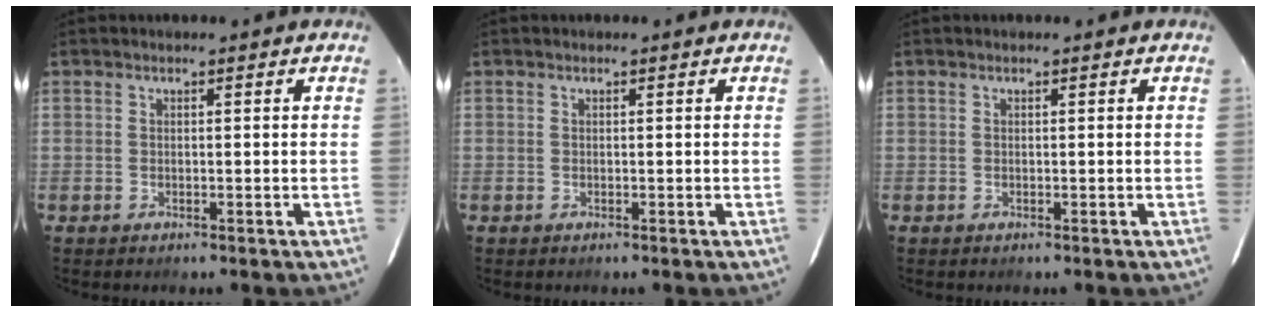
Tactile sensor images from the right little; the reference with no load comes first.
{"total": 0.0}
{"total": 0.0}